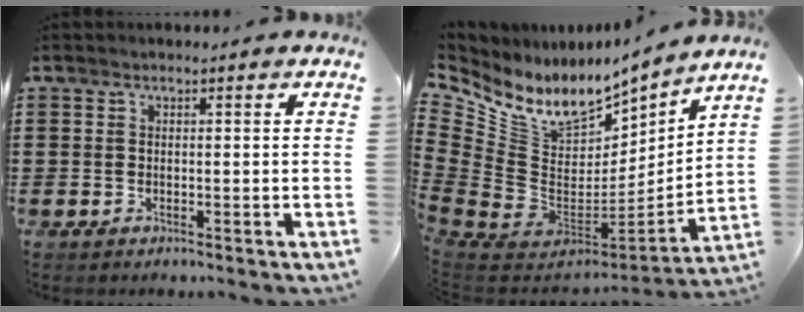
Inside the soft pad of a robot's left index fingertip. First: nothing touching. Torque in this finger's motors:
{"motor_torque": [0.09, -0.13, 0.24, 0.10]}